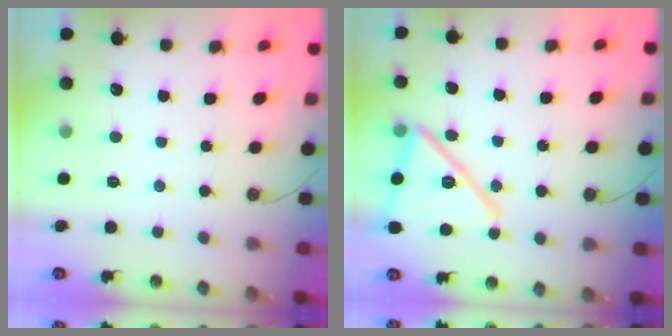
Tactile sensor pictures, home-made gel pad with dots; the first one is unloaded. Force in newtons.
{"total": 17.8, "press": 17.8, "slide": 0.5}